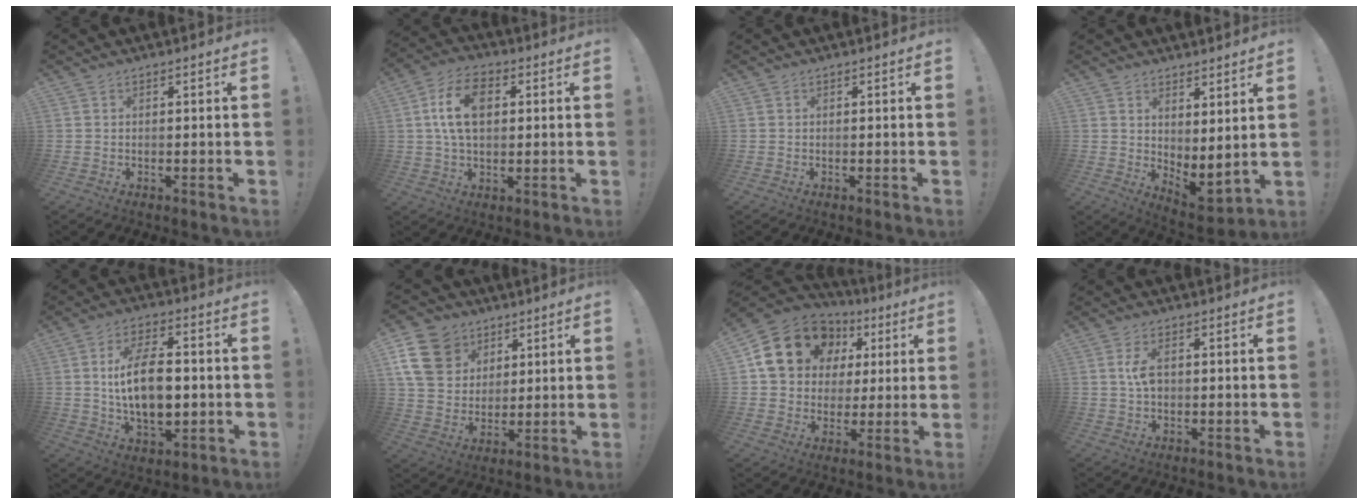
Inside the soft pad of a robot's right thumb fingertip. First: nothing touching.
{"total": 12.5, "force": [2.5, 7.9, 9.4], "torque": [-0.166, 0.006, 0.043]}
{"total": 0.0}
{"total": 5.0, "force": [3.0, 2.0, 3.4], "torque": [-0.037, -0.048, 0.063]}
{"total": 15.6, "force": [0.1, 8.6, 13.0], "torque": [-0.233, 0.000, -0.002]}
{"total": 15.8, "force": [6.6, 12.5, 7.0], "torque": [-0.116, -0.025, 0.135]}
{"total": 18.9, "force": [7.7, 14.8, 8.9], "torque": [-0.131, -0.027, 0.163]}
{"total": 4.8, "force": [0.4, 2.7, 3.9], "torque": [-0.068, 0.001, 0.003]}